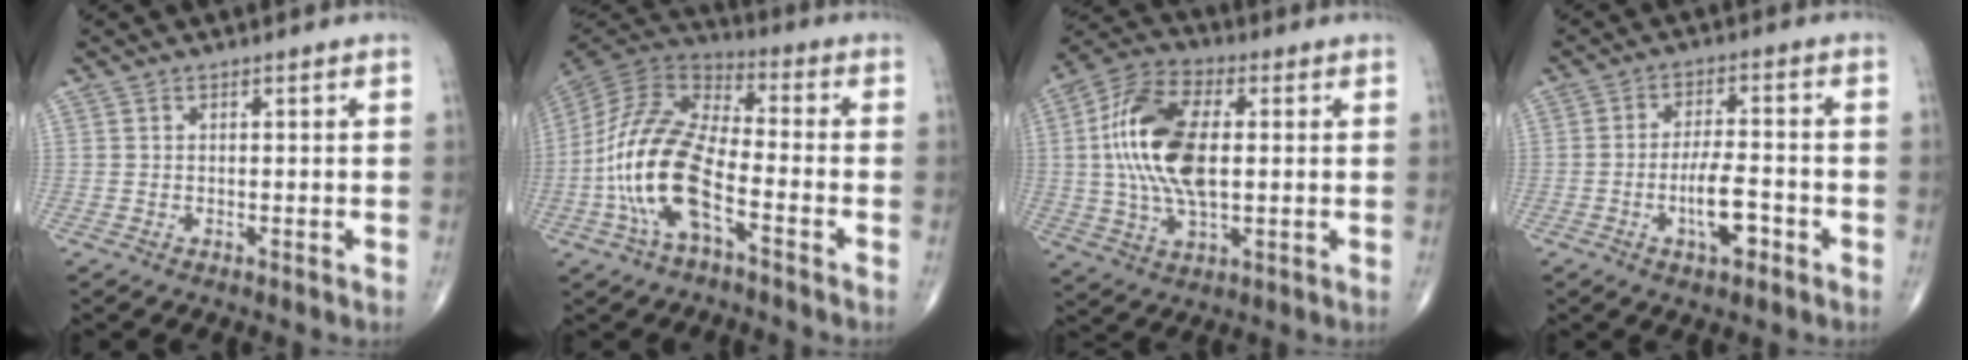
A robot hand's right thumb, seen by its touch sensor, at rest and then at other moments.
{"total": 16.9, "force": [-5.5, 7.1, 14.4], "torque": [-0.297, 0.039, -0.110]}
{"total": 17.2, "force": [1.5, 8.8, 14.7], "torque": [-0.293, 0.012, 0.023]}
{"total": 7.6, "force": [-2.8, 2.7, 6.5], "torque": [-0.112, 0.017, -0.049]}